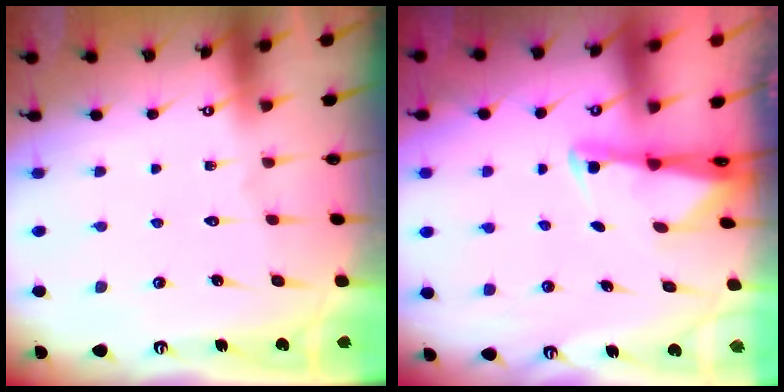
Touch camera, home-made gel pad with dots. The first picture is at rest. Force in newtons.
{"total": 2.0, "press": 2.0, "slide": 0.3}